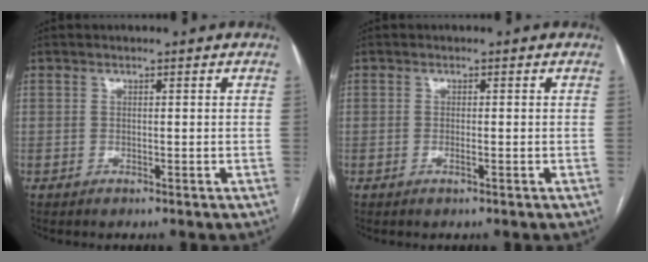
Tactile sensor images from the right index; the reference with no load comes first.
{"total": 0.8, "force": [-0.4, 0.0, 0.7], "torque": [-0.016, -0.001, -0.005]}